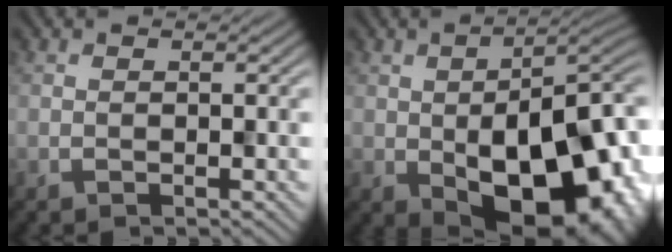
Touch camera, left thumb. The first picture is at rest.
{"total": 18.3, "force": [-3.3, 9.8, 15.1], "torque": [-0.198, -0.010, -0.037]}